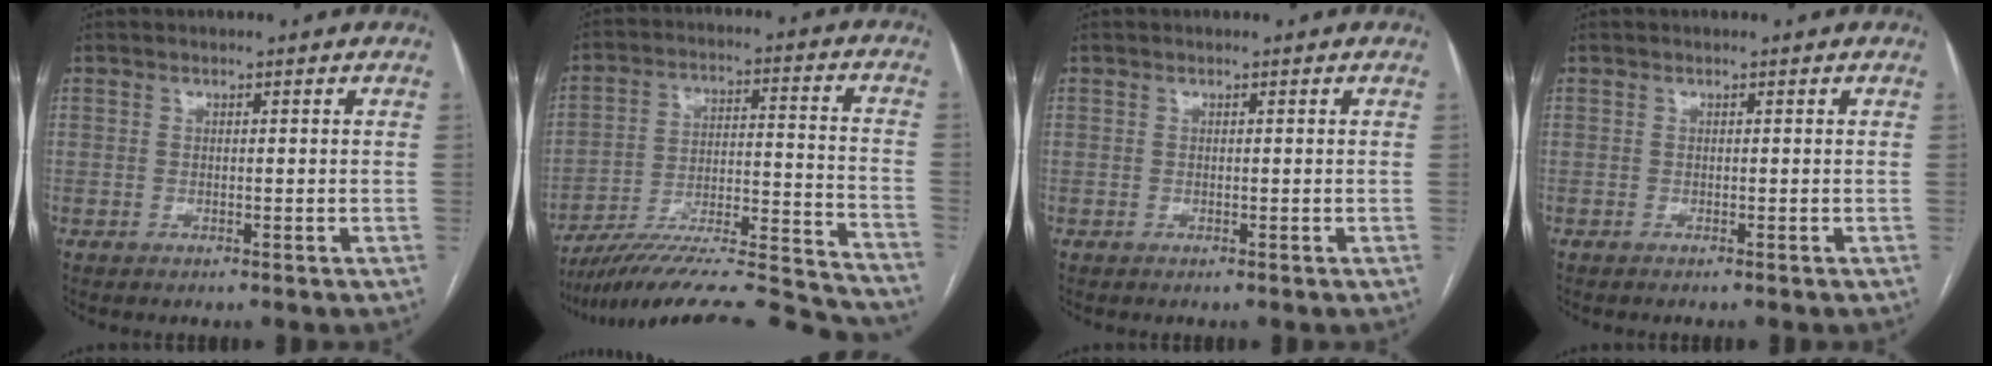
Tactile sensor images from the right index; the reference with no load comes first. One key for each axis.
{"total": 27.6, "fx": -25.6, "fy": 1.4, "fz": 10.3, "tx": -0.101, "ty": -0.002, "tz": -0.368}
{"total": 0.0}
{"total": 0.0}